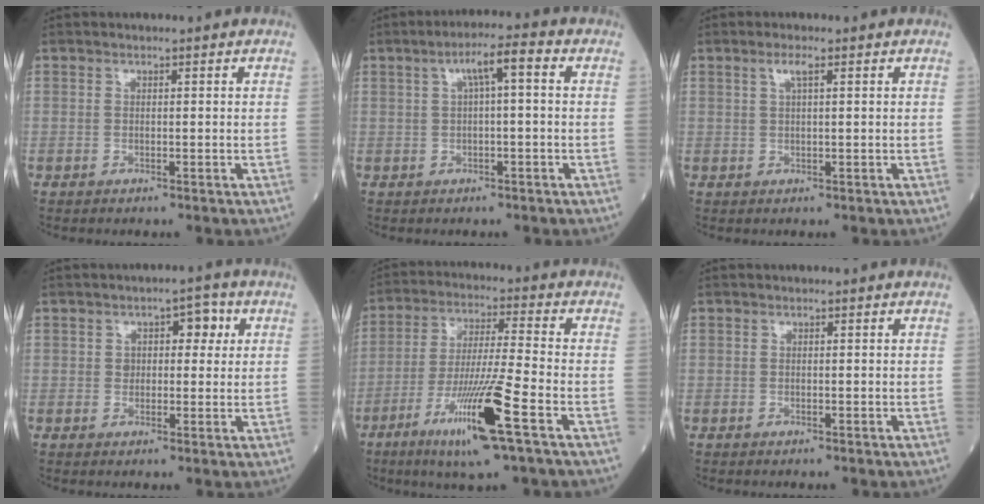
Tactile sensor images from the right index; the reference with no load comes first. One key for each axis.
{"total": 4.9, "fx": 1.1, "fy": 0.6, "fz": 4.8, "tx": -0.082, "ty": 0.020, "tz": 0.017}
{"total": 1.8, "fx": 0.9, "fy": 0.1, "fz": 1.6, "tx": -0.037, "ty": 0.006, "tz": 0.016}
{"total": 4.4, "fx": 1.3, "fy": 2.6, "fz": 3.3, "tx": -0.039, "ty": 0.019, "tz": 0.018}
{"total": 13.5, "fx": -6.4, "fy": -0.6, "fz": 11.9, "tx": -0.234, "ty": -0.024, "tz": -0.116}
{"total": 0.0}